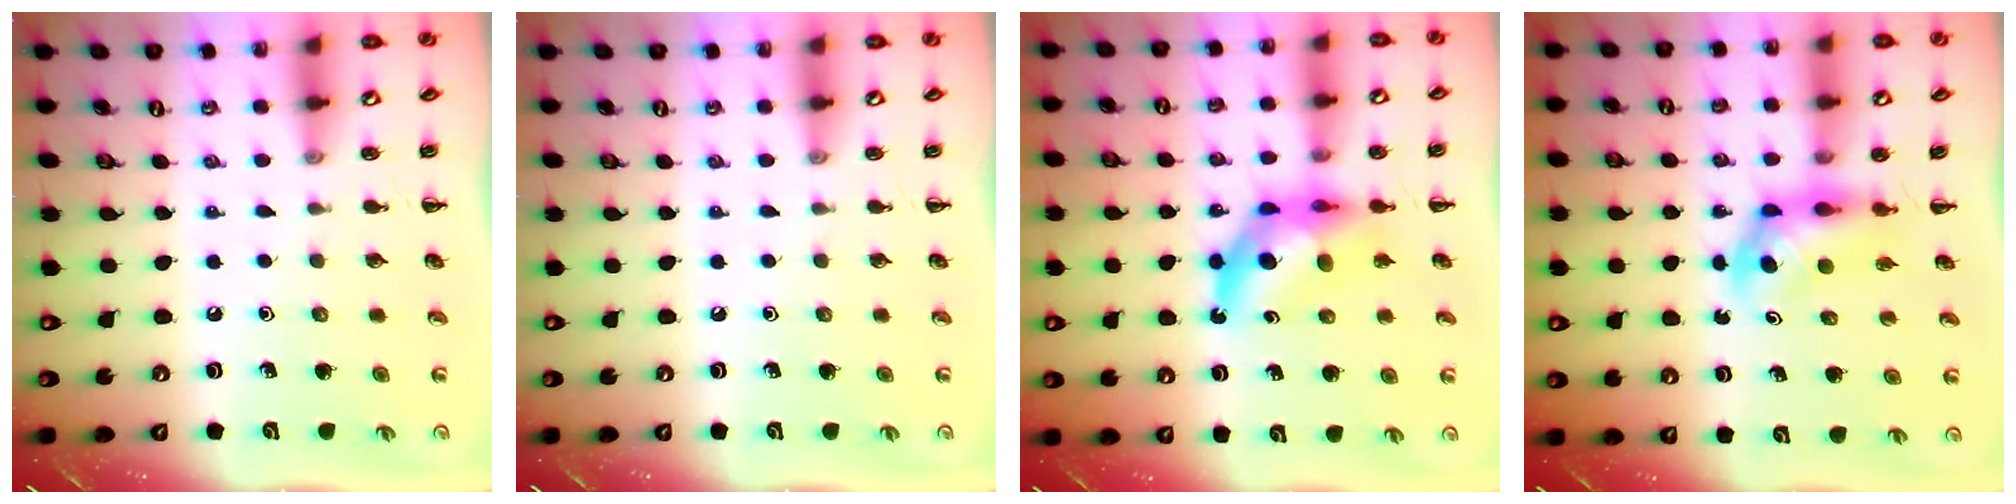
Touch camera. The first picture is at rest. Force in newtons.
{"total": 0.0}
{"total": 10.2, "press": 9.7, "slide": 3.1}
{"total": 5.5, "press": 5.4, "slide": 0.9}